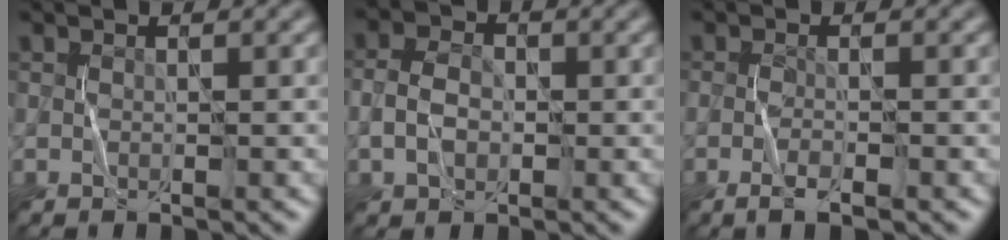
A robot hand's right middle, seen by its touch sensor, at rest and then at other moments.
{"total": 2.6, "force": [-0.6, 1.8, 1.7], "torque": [-0.035, 0.001, -0.015]}
{"total": 1.7, "force": [-0.9, 0.2, 1.4], "torque": [-0.026, -0.001, -0.018]}